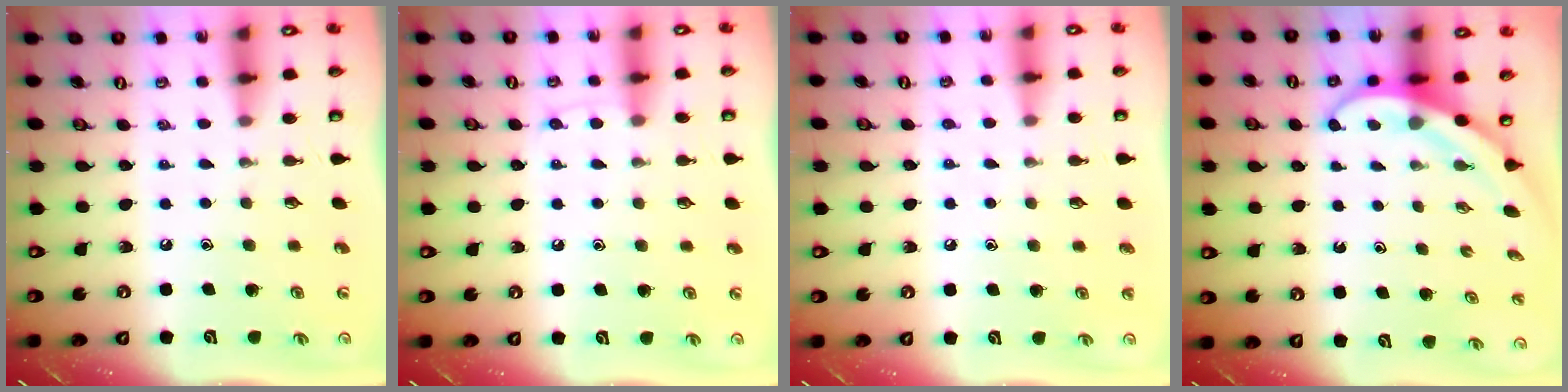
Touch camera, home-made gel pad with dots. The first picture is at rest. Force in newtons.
{"total": 5.1, "press": 5.1, "slide": 0.7}
{"total": 3.2, "press": 3.2, "slide": 0.5}
{"total": 3.5, "press": 3.5, "slide": 0.1}